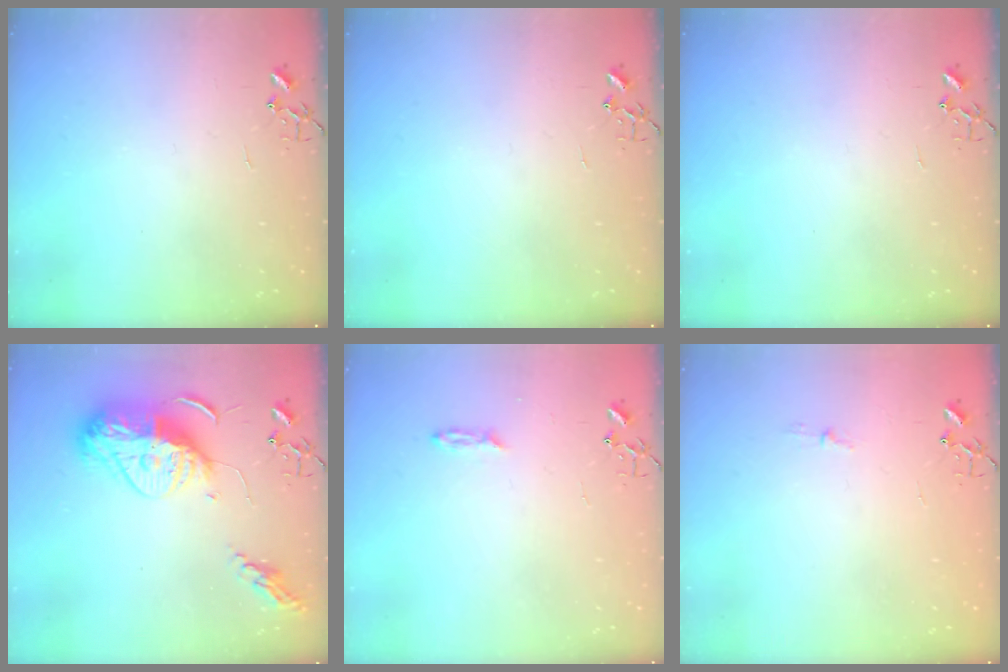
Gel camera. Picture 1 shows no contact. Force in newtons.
{"total": 0.0}
{"total": 0.0}
{"total": 17.4, "press": 17.3, "slide": 1.9}
{"total": 2.2, "press": 2.2, "slide": 0.4}
{"total": 3.3, "press": 3.3, "slide": 0.5}